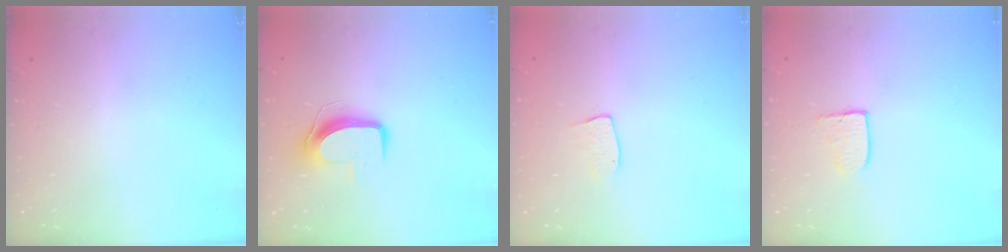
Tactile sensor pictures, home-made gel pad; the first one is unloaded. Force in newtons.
{"total": 10.1, "press": 10.1, "slide": 0.9}
{"total": 5.9, "press": 5.9, "slide": 0.3}
{"total": 3.4, "press": 3.4, "slide": 0.3}